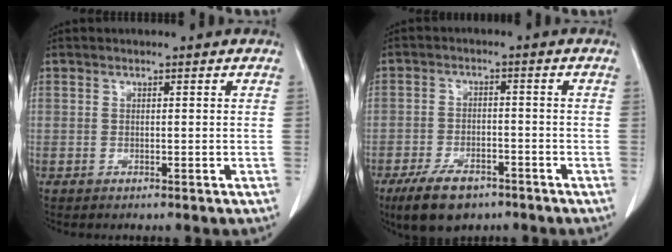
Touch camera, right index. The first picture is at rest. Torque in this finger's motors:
{"motor_torque": [-0.21, -0.11, -0.14, -0.06]}